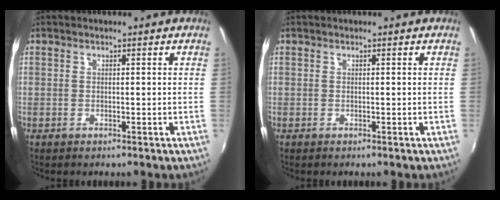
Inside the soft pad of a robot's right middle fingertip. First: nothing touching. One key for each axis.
{"total": 0.0}